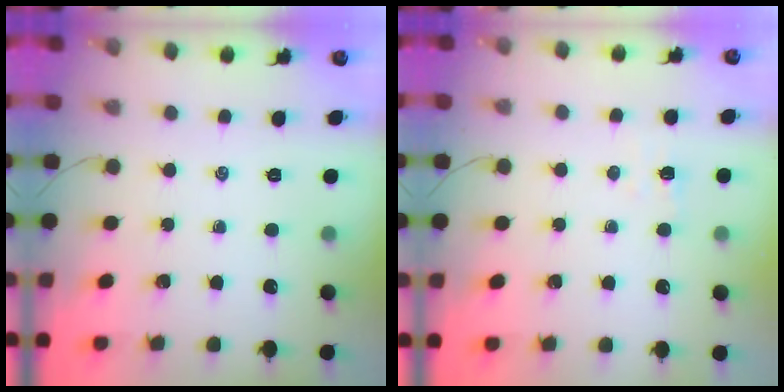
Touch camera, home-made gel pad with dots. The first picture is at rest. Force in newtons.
{"total": 3.0, "press": 2.9, "slide": 0.9}